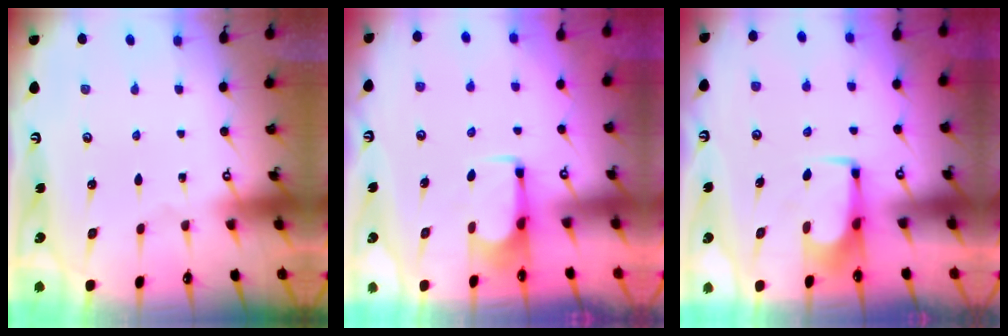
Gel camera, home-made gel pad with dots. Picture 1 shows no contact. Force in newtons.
{"total": 3.0, "press": 3.0, "slide": 0.5}
{"total": 1.7, "press": 1.6, "slide": 0.6}